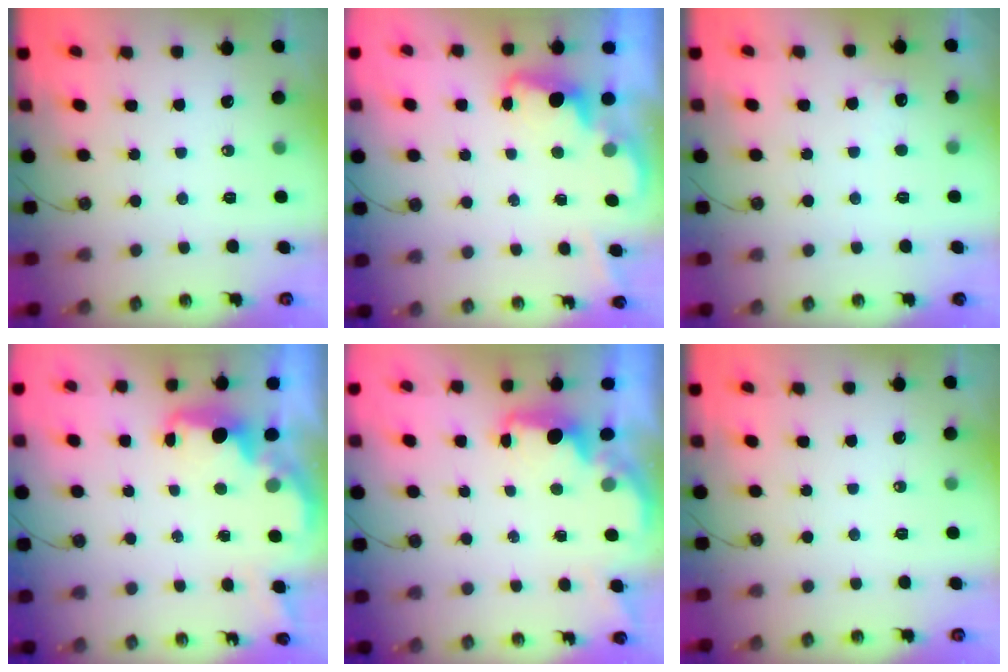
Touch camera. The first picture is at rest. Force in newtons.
{"total": 2.1, "press": 2.0, "slide": 0.6}
{"total": 4.3, "press": 4.1, "slide": 1.3}
{"total": 2.7, "press": 2.7, "slide": 0.5}
{"total": 2.1, "press": 1.9, "slide": 0.8}
{"total": 0.0}